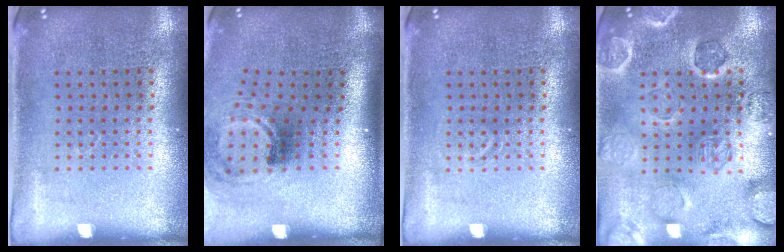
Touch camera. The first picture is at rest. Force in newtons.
{"total": 1.8, "press": 1.1, "slide": 1.4}
{"total": 0.7, "press": 0.7, "slide": 0.2}
{"total": 1.7, "press": 1.7, "slide": 0.2}